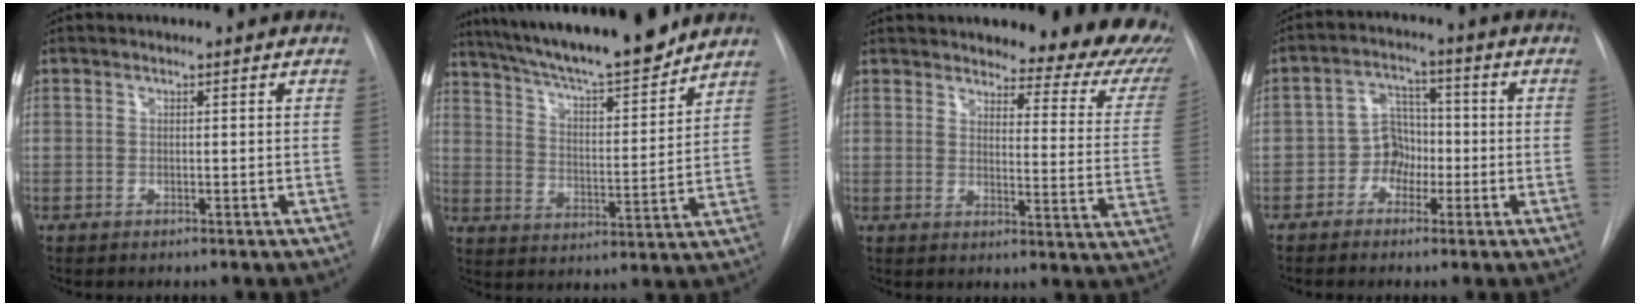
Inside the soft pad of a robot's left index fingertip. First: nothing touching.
{"total": 18.5, "force": [16.1, 1.8, 8.9], "torque": [-0.151, 0.002, 0.254]}
{"total": 18.3, "force": [16.3, 4.1, 7.2], "torque": [-0.064, -0.069, 0.173]}
{"total": 5.1, "force": [-1.7, 4.2, 2.4], "torque": [-0.043, 0.020, -0.035]}